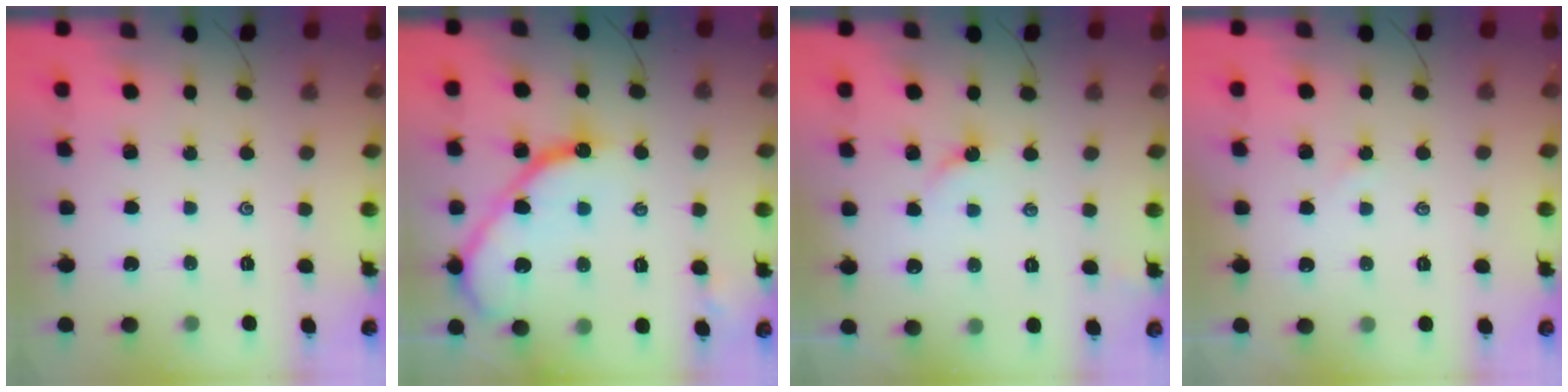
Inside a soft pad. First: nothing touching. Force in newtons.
{"total": 11.9, "press": 11.8, "slide": 1.2}
{"total": 3.2, "press": 3.2, "slide": 0.5}
{"total": 1.3, "press": 1.3, "slide": 0.3}